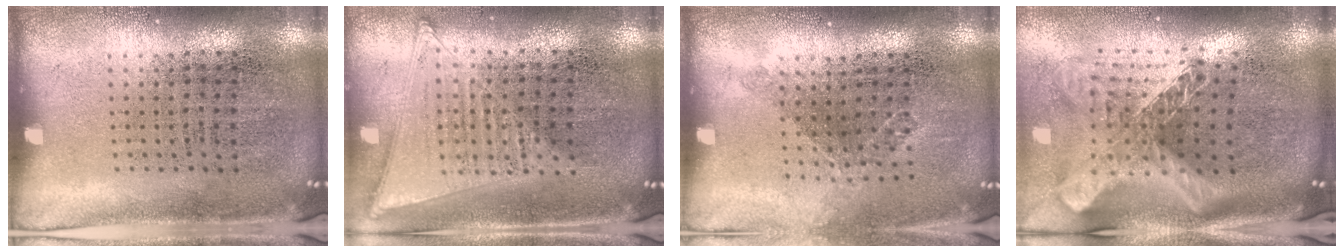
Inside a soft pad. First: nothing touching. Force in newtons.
{"total": 1.2, "press": 1.2, "slide": 0.2}
{"total": 1.0, "press": 0.8, "slide": 0.6}
{"total": 2.8, "press": 2.0, "slide": 2.0}